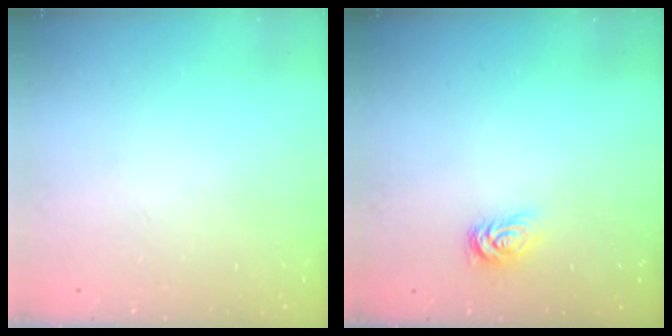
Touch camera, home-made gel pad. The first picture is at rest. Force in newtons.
{"total": 2.8, "press": 2.8, "slide": 0.4}